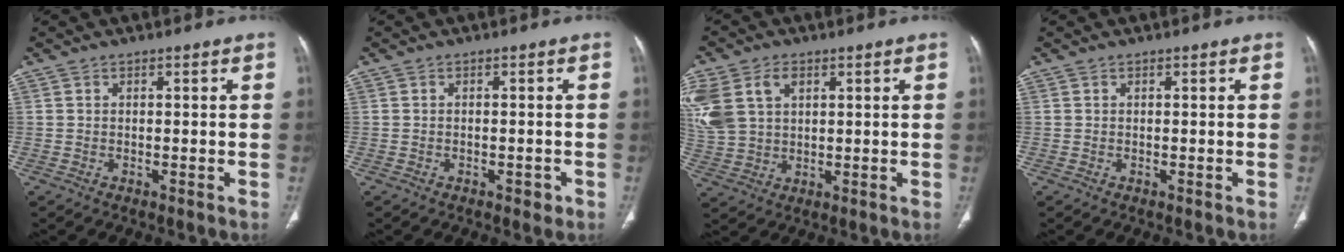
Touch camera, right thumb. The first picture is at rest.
{"total": 1.6, "force": [-0.9, 0.9, 1.0], "torque": [-0.011, 0.003, -0.010]}
{"total": 13.5, "force": [4.8, 9.5, 8.3], "torque": [-0.201, 0.009, 0.103]}
{"total": 0.0}